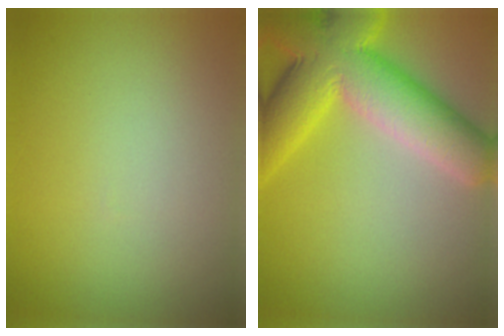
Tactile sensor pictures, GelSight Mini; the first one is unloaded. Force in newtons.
{"total": 10.8, "press": 10.8, "slide": 0.5}